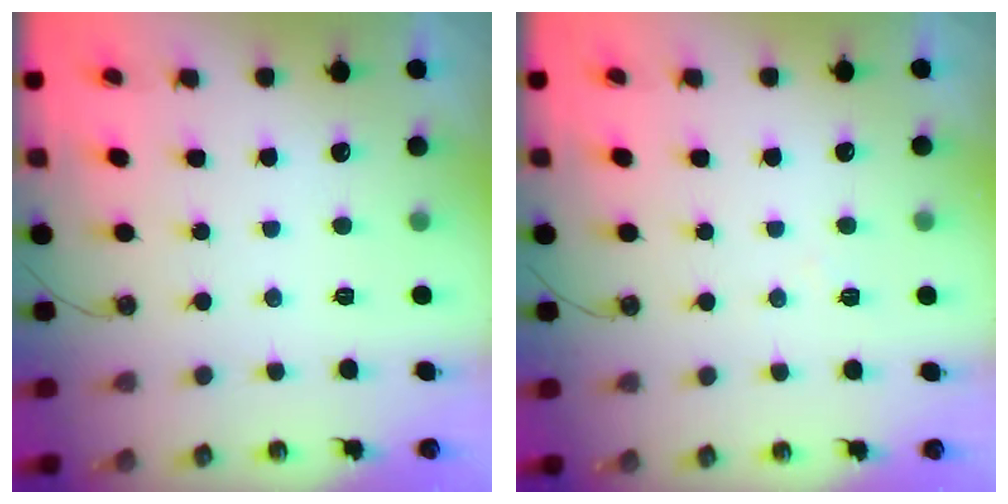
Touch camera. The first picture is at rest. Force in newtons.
{"total": 4.7, "press": 4.7, "slide": 0.7}